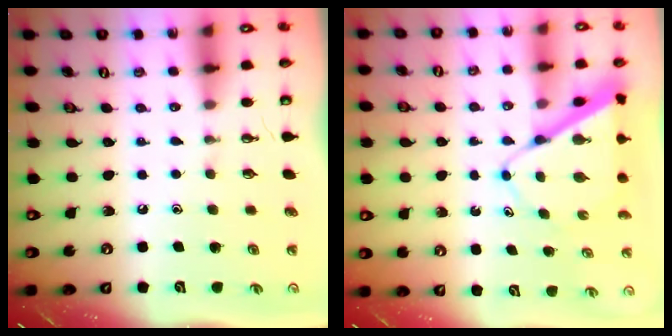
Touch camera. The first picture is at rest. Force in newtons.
{"total": 8.7, "press": 8.7, "slide": 0.7}